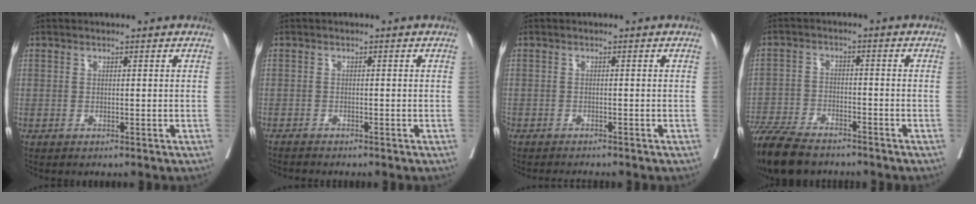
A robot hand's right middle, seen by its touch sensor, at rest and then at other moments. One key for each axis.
{"total": 1.7, "fx": -1.6, "fy": -0.1, "fz": 0.4, "tx": -0.007, "ty": -0.003, "tz": -0.026}
{"total": 3.4, "fx": -3.2, "fy": 0.2, "fz": 1.2, "tx": -0.013, "ty": -0.006, "tz": -0.047}
{"total": 13.3, "fx": -11.1, "fy": 3.8, "fz": 6.3, "tx": -0.127, "ty": -0.022, "tz": -0.185}